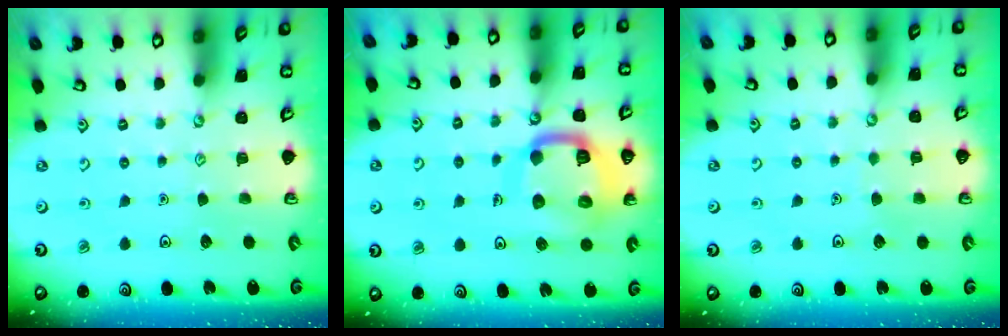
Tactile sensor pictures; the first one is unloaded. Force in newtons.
{"total": 16.4, "press": 16.3, "slide": 1.8}
{"total": 1.4, "press": 1.4, "slide": 0.1}